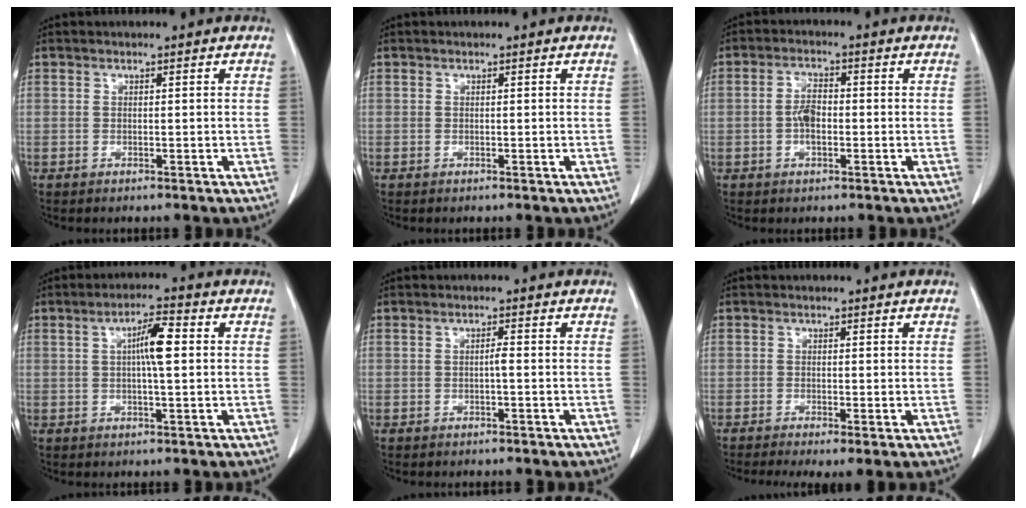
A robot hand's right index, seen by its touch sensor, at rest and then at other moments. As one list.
[{"total": 0.0}, {"total": 3.7, "force": [-0.6, 1.7, 3.2], "torque": [-0.066, 0.007, -0.013]}, {"total": 5.5, "force": [0.9, 0.7, 5.4], "torque": [-0.093, 0.009, 0.012]}, {"total": 0.9, "force": [-0.2, 0.0, 0.9], "torque": [-0.015, 0.002, -0.003]}, {"total": 3.7, "force": [-2.0, 0.9, 3.0], "torque": [-0.047, -0.014, -0.033]}]